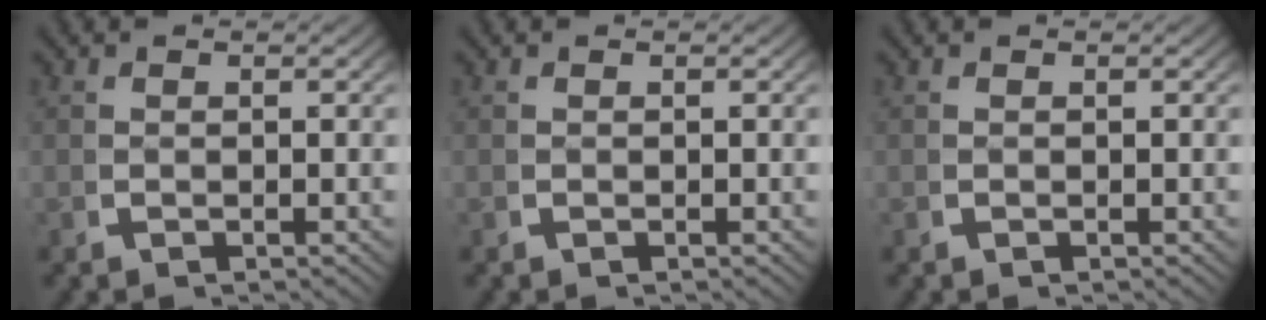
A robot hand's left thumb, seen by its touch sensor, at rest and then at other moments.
{"total": 0.0}
{"total": 0.0}